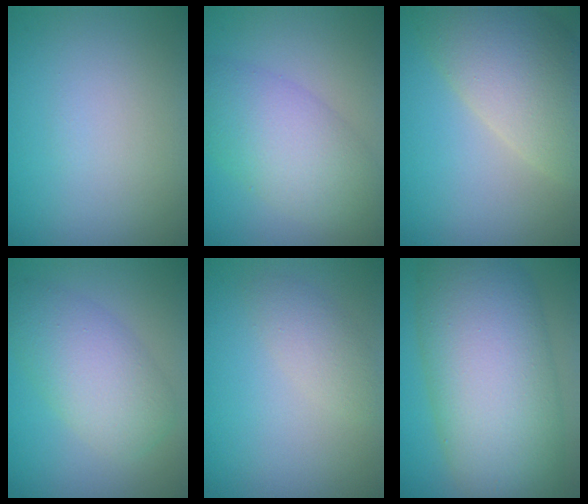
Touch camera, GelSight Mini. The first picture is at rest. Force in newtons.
{"total": 6.6, "press": 6.6, "slide": 0.3}
{"total": 8.1, "press": 8.0, "slide": 1.0}
{"total": 5.3, "press": 5.3, "slide": 0.2}
{"total": 2.0, "press": 2.0, "slide": 0.1}
{"total": 13.3, "press": 13.3, "slide": 0.3}